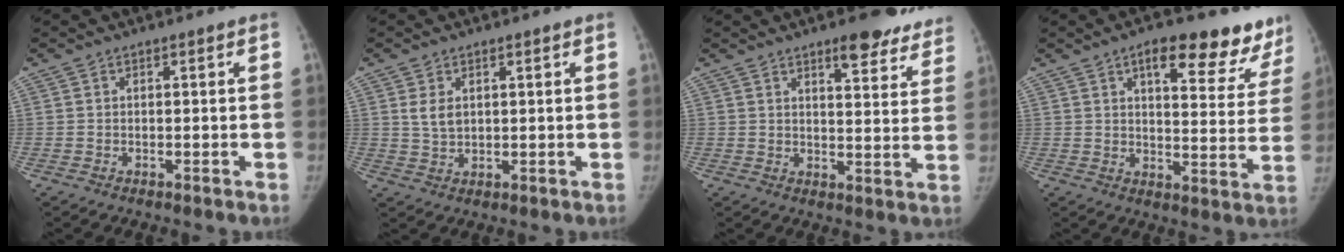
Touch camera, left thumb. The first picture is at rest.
{"total": 3.5, "force": [1.4, 2.2, 2.3], "torque": [-0.036, -0.011, 0.032]}
{"total": 11.4, "force": [8.7, 3.5, 6.4], "torque": [-0.041, -0.050, 0.103]}
{"total": 17.5, "force": [11.9, 6.5, 11.1], "torque": [-0.092, -0.049, 0.145]}